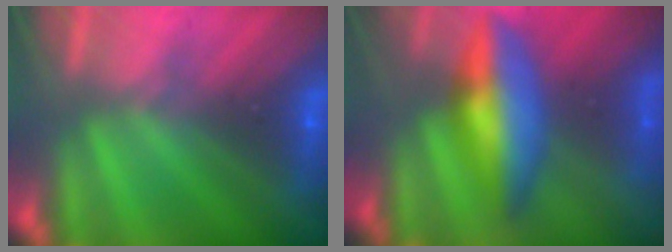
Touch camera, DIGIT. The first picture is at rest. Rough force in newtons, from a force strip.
{"total": 7.2}